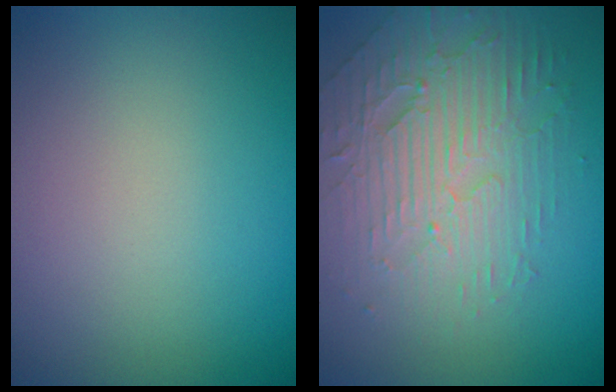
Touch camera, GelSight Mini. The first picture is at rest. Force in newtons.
{"total": 4.5, "press": 3.9, "slide": 2.2}